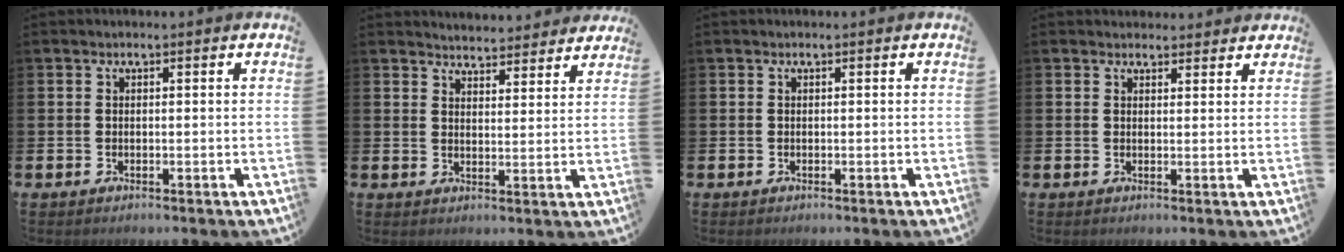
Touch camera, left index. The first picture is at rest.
{"total": 4.3, "force": [4.2, 0.6, -0.3], "torque": [-0.006, -0.029, 0.076]}
{"total": 0.0}
{"total": 2.2, "force": [2.0, 0.8, -0.1], "torque": [0.016, -0.010, 0.034]}